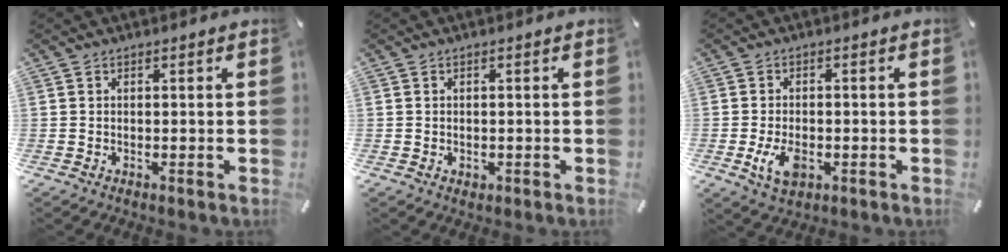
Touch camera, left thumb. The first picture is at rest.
{"total": 1.1, "force": [-0.2, 0.9, 0.5], "torque": [-0.010, 0.004, -0.006]}
{"total": 5.9, "force": [-1.9, 3.7, 4.2], "torque": [-0.085, 0.000, -0.037]}